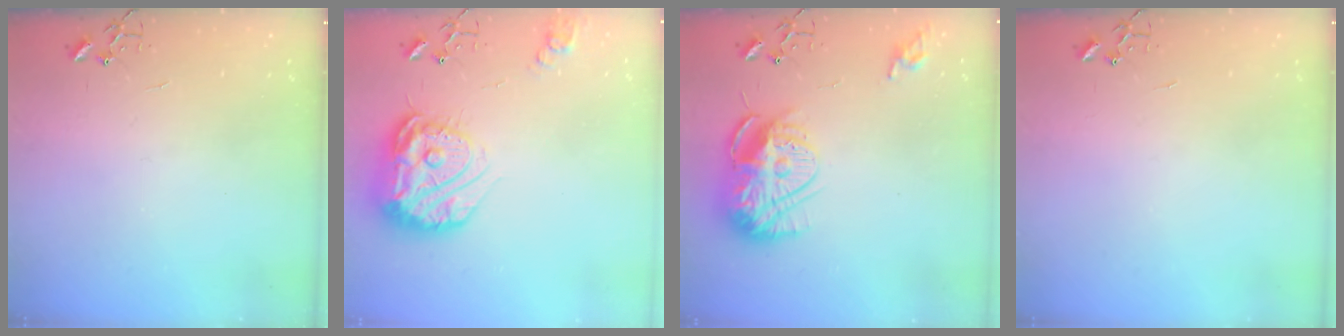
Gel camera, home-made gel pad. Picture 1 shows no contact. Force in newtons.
{"total": 19.8, "press": 19.7, "slide": 2.0}
{"total": 15.3, "press": 15.3, "slide": 0.9}
{"total": 0.0}